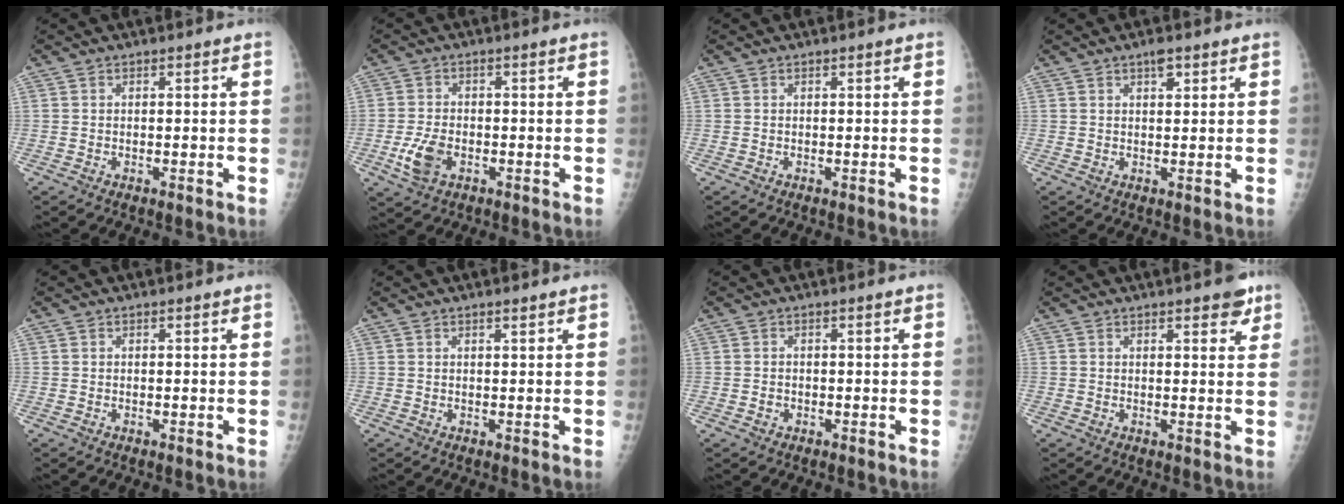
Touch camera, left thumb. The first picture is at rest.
{"total": 5.6, "force": [-2.0, 3.3, 4.0], "torque": [-0.080, 0.007, -0.037]}
{"total": 0.0}
{"total": 2.2, "force": [1.3, 0.8, 1.5], "torque": [-0.017, -0.005, 0.019]}
{"total": 0.0}
{"total": 0.9, "force": [0.7, 0.0, 0.6], "torque": [-0.005, -0.004, 0.012]}
{"total": 1.0, "force": [-0.4, 0.8, 0.5], "torque": [-0.007, 0.008, -0.006]}
{"total": 4.9, "force": [3.1, 1.7, 3.3], "torque": [-0.025, -0.012, 0.035]}